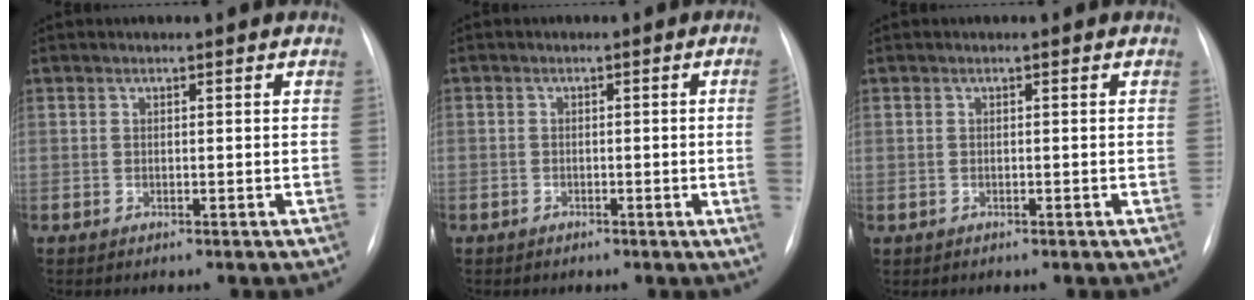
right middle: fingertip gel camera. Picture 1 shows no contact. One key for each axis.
{"total": 3.2, "fx": -0.8, "fy": -0.3, "fz": 3.1, "tx": -0.040, "ty": 0.000, "tz": -0.014}
{"total": 0.0}